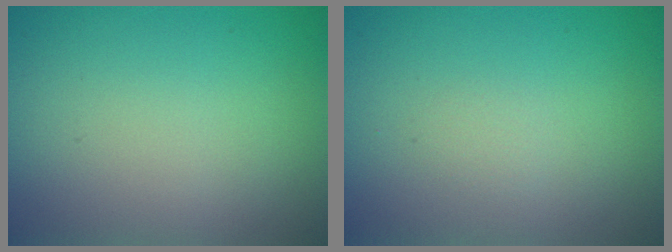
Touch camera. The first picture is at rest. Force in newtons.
{"total": 0.5, "press": 0.5, "slide": 0.0}